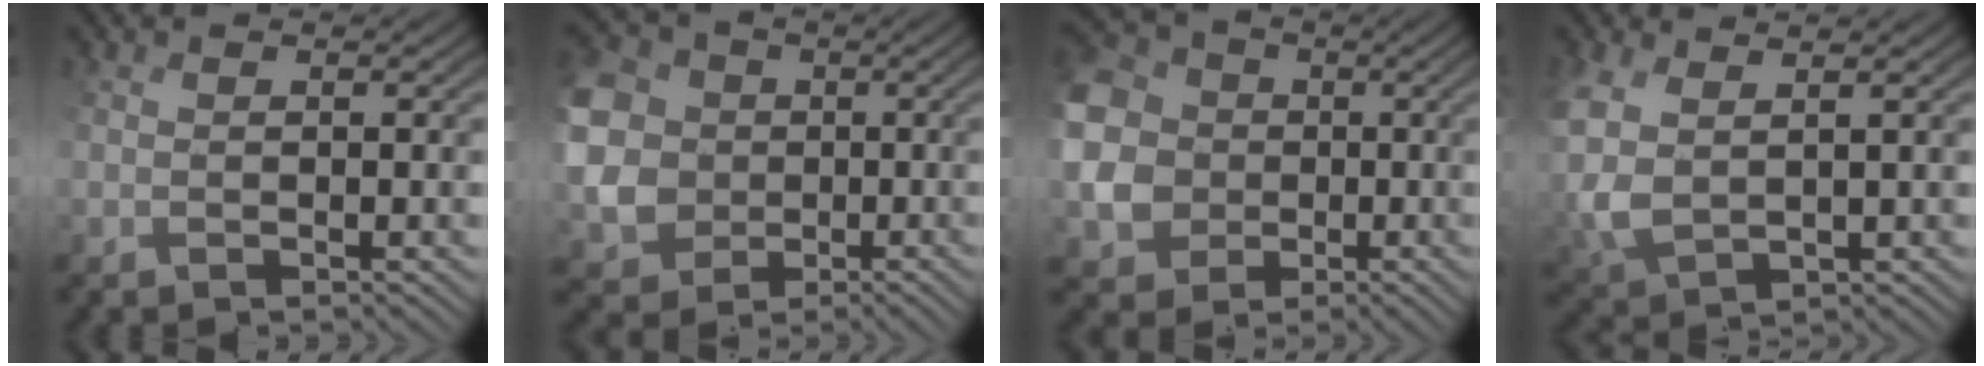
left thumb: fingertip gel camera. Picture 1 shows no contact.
{"total": 12.0, "force": [1.2, 10.9, 4.9], "torque": [-0.188, -0.015, 0.016]}
{"total": 13.1, "force": [0.9, 12.1, 4.8], "torque": [-0.191, 0.002, -0.001]}
{"total": 5.6, "force": [2.8, 3.1, 3.8], "torque": [-0.126, 0.000, 0.065]}